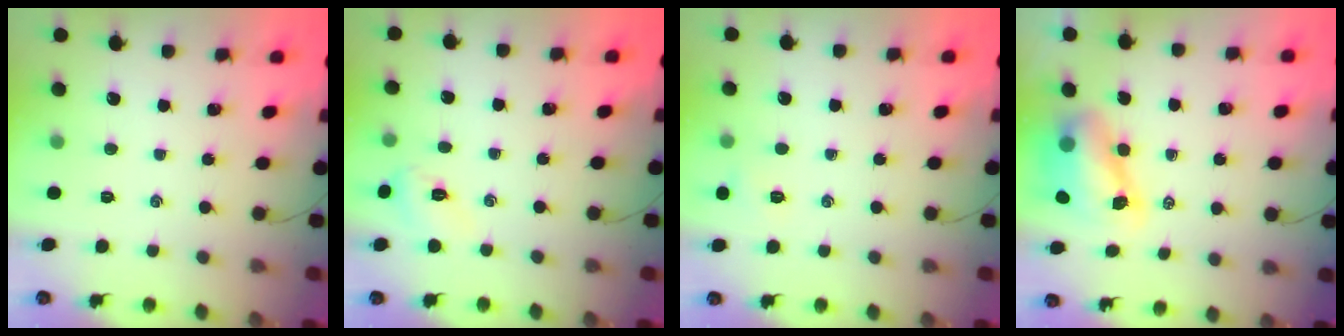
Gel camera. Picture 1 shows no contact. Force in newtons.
{"total": 3.7, "press": 3.6, "slide": 0.9}
{"total": 5.1, "press": 5.0, "slide": 1.2}
{"total": 8.1, "press": 7.9, "slide": 1.9}